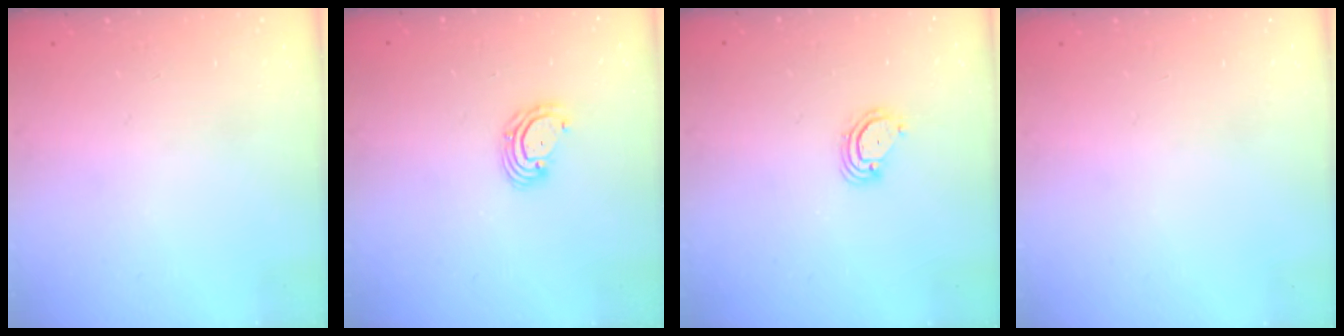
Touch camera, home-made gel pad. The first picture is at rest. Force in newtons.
{"total": 5.1, "press": 5.0, "slide": 0.6}
{"total": 3.5, "press": 3.5, "slide": 0.3}
{"total": 0.0}